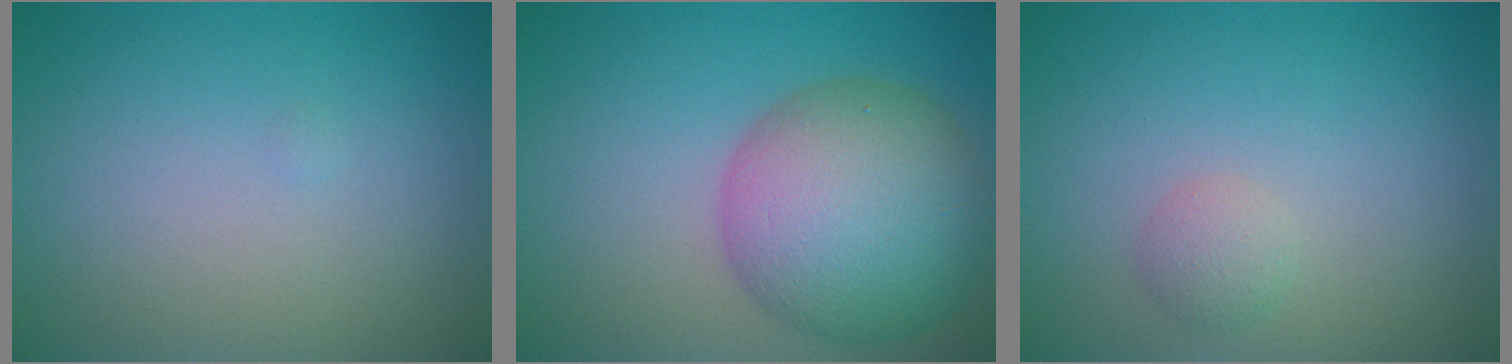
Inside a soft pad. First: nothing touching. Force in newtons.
{"total": 10.3, "press": 10.3, "slide": 0.3}
{"total": 1.4, "press": 1.4, "slide": 0.0}